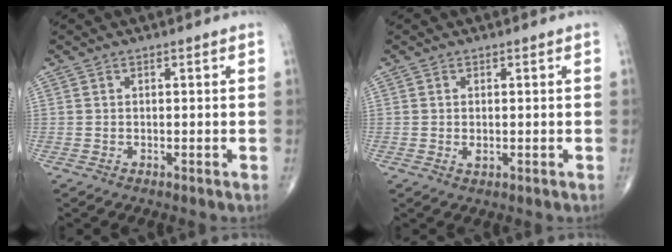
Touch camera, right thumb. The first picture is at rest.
{"total": 1.4, "force": [-0.1, 0.7, 1.2], "torque": [-0.023, -0.004, -0.001]}